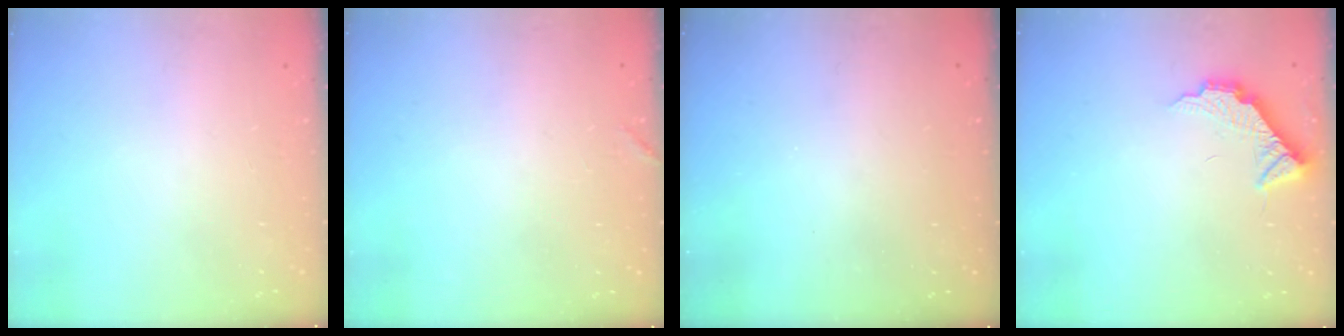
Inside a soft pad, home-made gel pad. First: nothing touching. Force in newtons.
{"total": 5.2, "press": 5.2, "slide": 0.1}
{"total": 3.2, "press": 3.2, "slide": 0.1}
{"total": 10.3, "press": 10.3, "slide": 0.2}